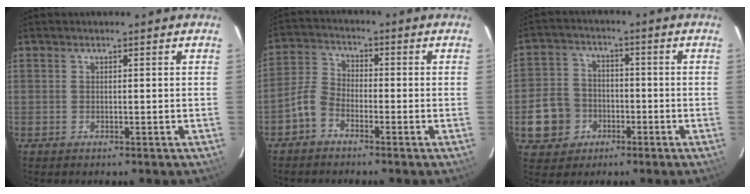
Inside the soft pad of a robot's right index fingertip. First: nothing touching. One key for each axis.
{"total": 4.9, "fx": -3.0, "fy": 2.9, "fz": 2.4, "tx": -0.060, "ty": 0.016, "tz": -0.067}
{"total": 9.4, "fx": -2.9, "fy": 8.5, "fz": 2.7, "tx": -0.090, "ty": 0.025, "tz": -0.039}